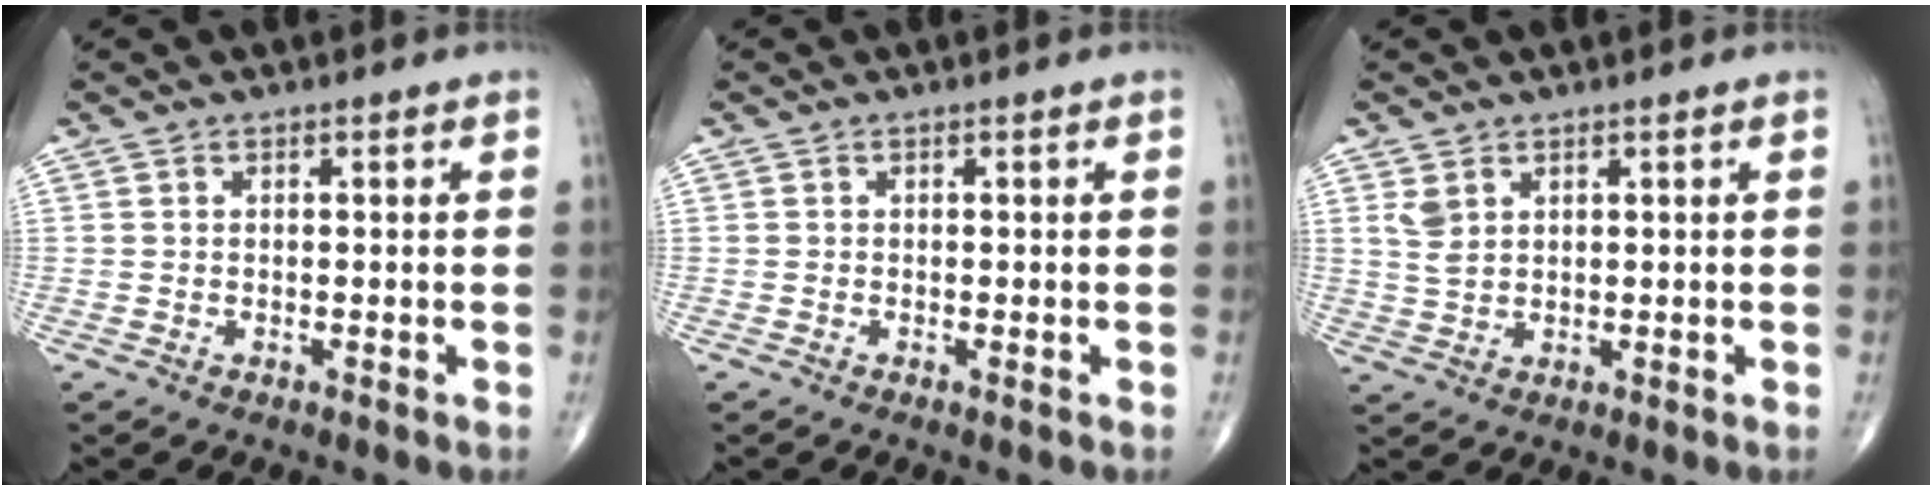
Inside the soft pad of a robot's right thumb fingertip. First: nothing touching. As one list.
[{"total": 0.0}, {"total": 3.2, "force": [1.6, 2.0, 1.9], "torque": [-0.037, -0.004, 0.043]}]